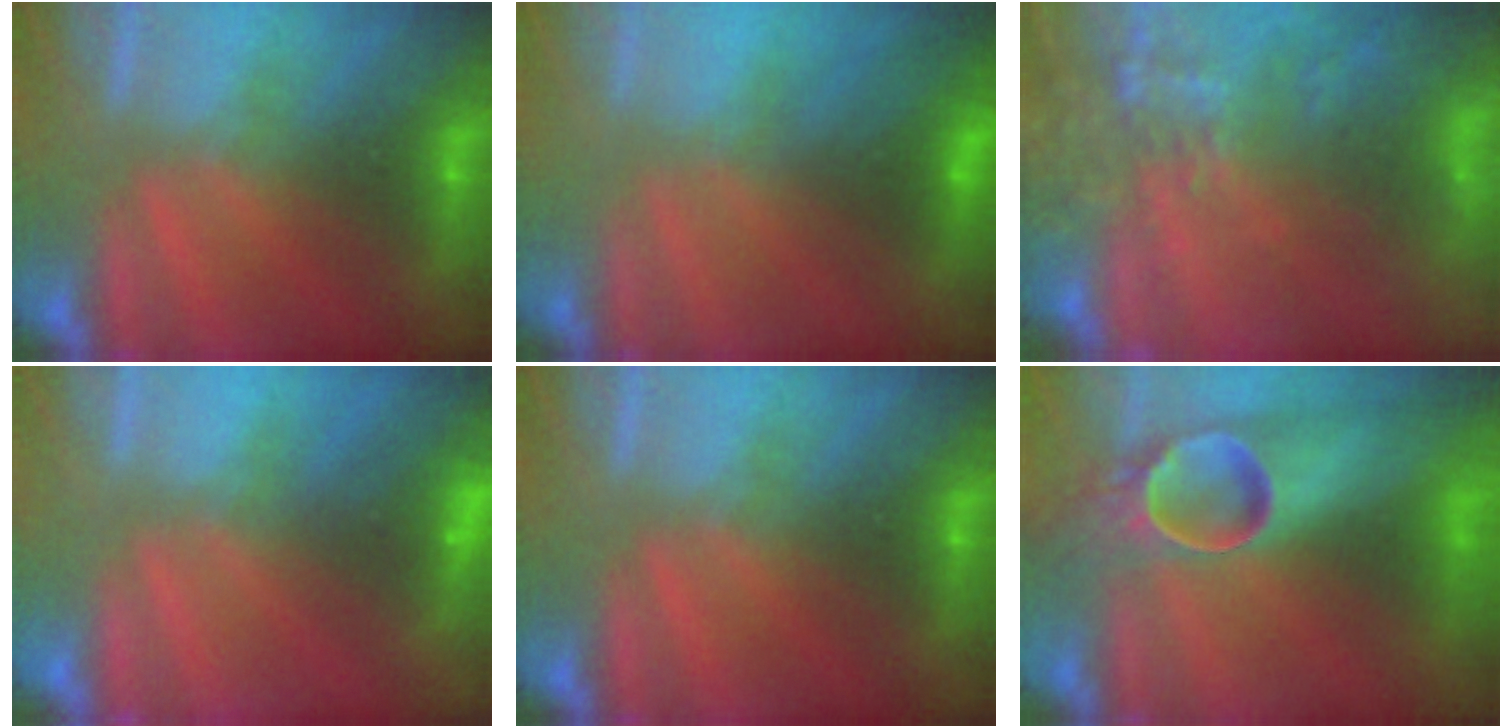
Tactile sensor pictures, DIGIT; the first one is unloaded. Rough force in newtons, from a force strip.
{"total": 2.8}
{"total": 7.4}
{"total": 2.3}
{"total": 0.0}
{"total": 8.3}